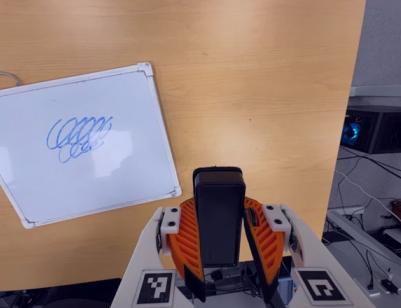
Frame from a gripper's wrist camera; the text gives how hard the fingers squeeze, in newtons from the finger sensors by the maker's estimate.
{"total": 8.6, "left": 6.9, "right": 10.2}